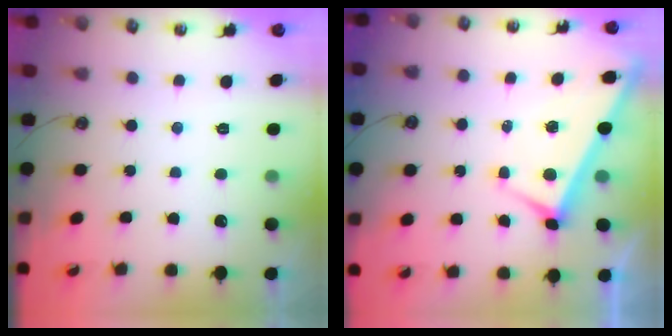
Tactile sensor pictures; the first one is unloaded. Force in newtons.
{"total": 3.5, "press": 3.5, "slide": 0.3}